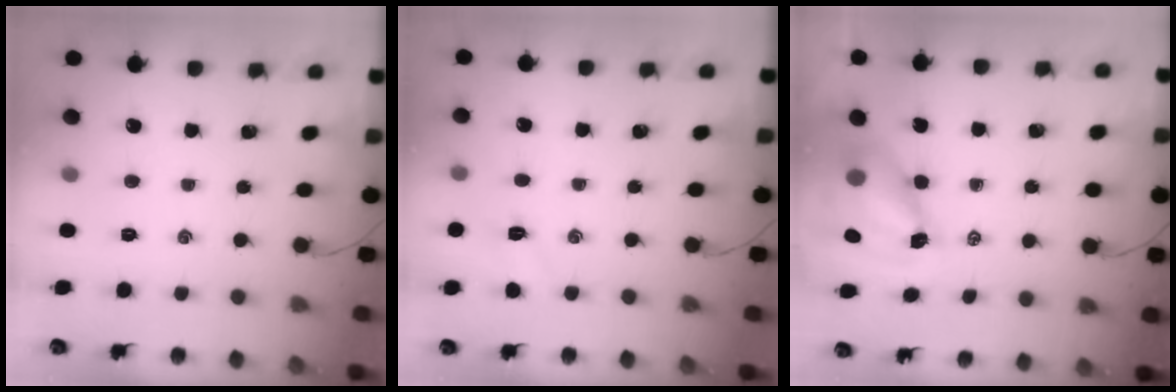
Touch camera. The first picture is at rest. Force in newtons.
{"total": 3.2, "press": 3.1, "slide": 0.9}
{"total": 8.2, "press": 8.0, "slide": 1.5}